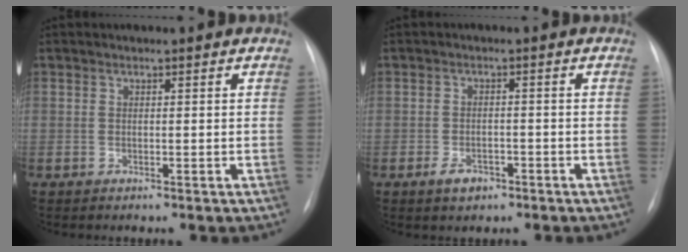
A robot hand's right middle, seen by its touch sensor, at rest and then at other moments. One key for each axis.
{"total": 3.1, "fx": -1.9, "fy": 1.8, "fz": 1.7, "tx": -0.031, "ty": 0.001, "tz": -0.024}